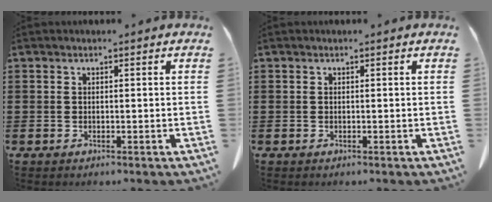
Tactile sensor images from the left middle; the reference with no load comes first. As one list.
[{"total": 0.0}]